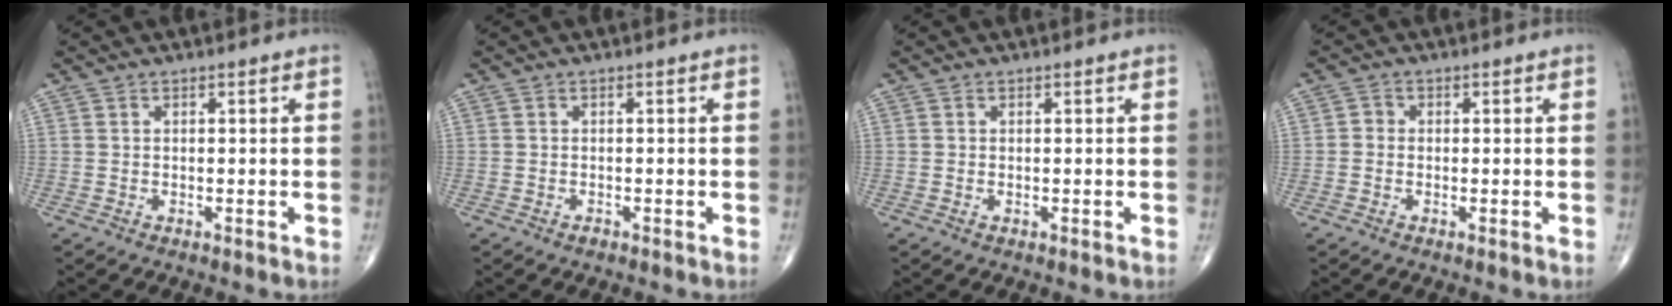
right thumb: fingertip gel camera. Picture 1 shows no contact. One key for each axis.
{"total": 0.6, "fx": -0.5, "fy": 0.3, "fz": 0.2, "tx": -0.001, "ty": 0.003, "tz": -0.010}
{"total": 0.0}
{"total": 1.3, "fx": -0.3, "fy": 1.2, "fz": 0.6, "tx": 0.000, "ty": 0.004, "tz": -0.011}